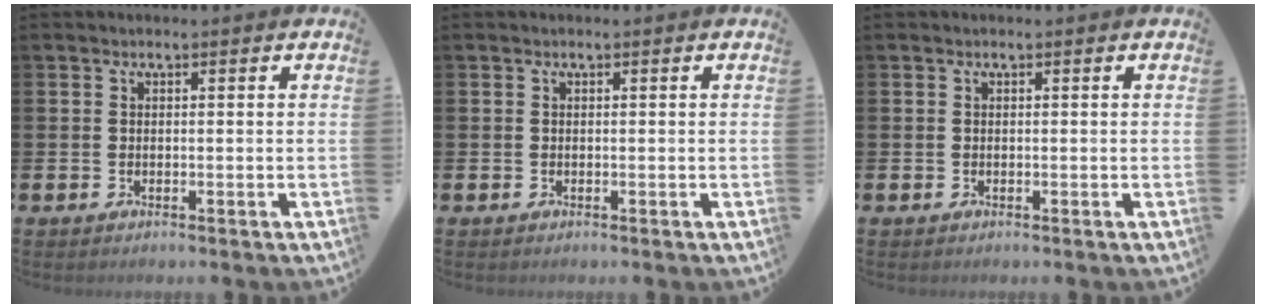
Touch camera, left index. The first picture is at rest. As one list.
[{"total": 0.0}, {"total": 0.0}]